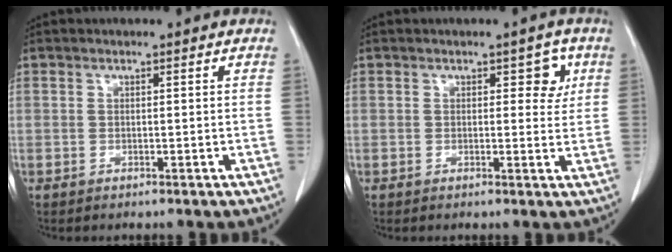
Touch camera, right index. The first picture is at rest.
{"total": 3.2, "force": [1.2, 1.9, 2.3], "torque": [-0.019, 0.003, 0.012]}